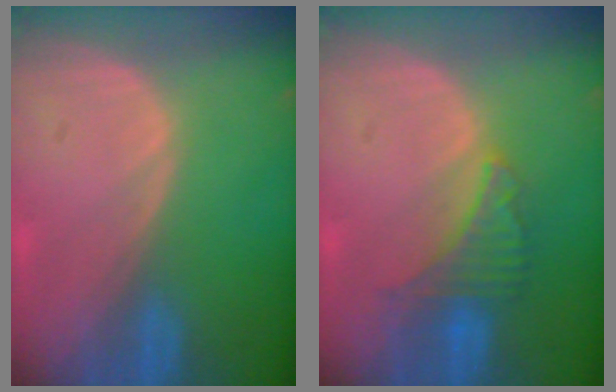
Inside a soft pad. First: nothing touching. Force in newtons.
{"total": 5.0, "press": 5.0, "slide": 0.4}